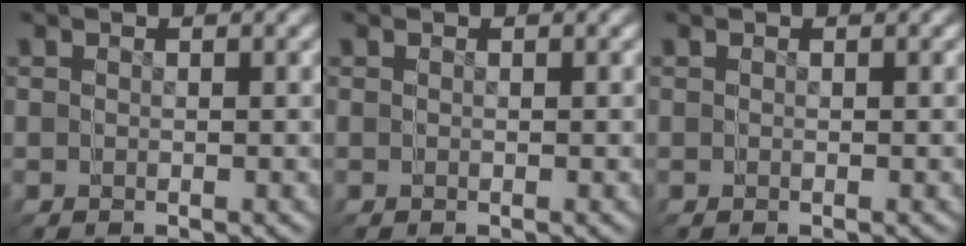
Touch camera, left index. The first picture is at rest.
{"total": 0.0}
{"total": 0.0}